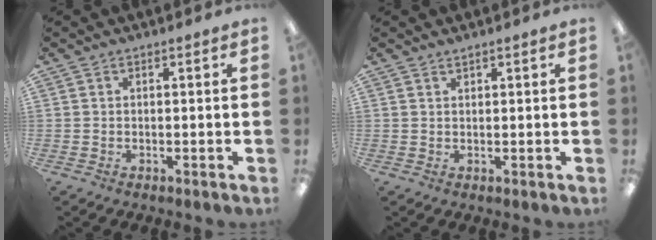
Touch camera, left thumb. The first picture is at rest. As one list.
[{"total": 1.0, "force": [0.9, 0.2, 0.2], "torque": [-0.005, -0.001, 0.018]}]